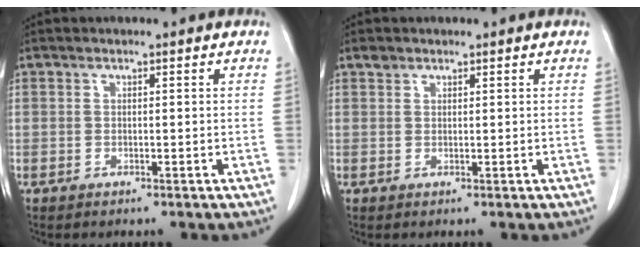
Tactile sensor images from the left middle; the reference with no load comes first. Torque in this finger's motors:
{"motor_torque": [-0.15, 0.16, -0.06, 0.00]}